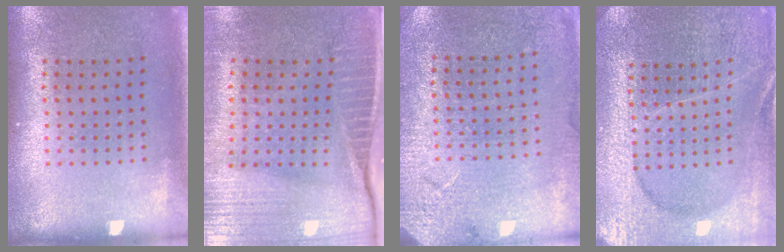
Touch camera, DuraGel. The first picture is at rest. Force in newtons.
{"total": 4.1, "press": 3.6, "slide": 1.9}
{"total": 2.6, "press": 2.6, "slide": 0.2}
{"total": 4.1, "press": 3.9, "slide": 1.3}